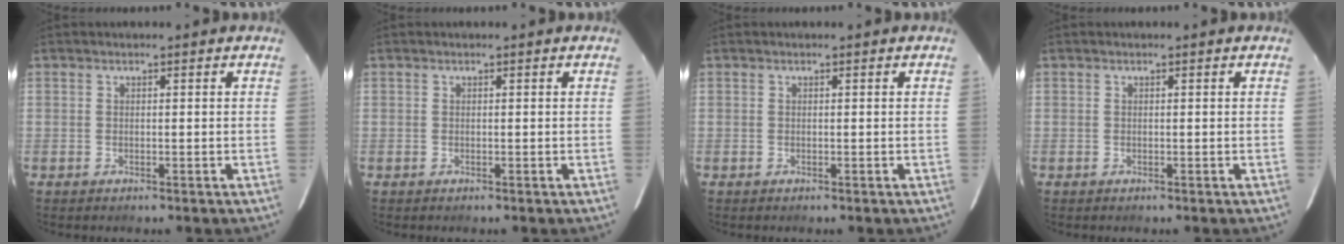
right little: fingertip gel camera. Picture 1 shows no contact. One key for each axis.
{"total": 0.0}
{"total": 0.0}
{"total": 0.0}